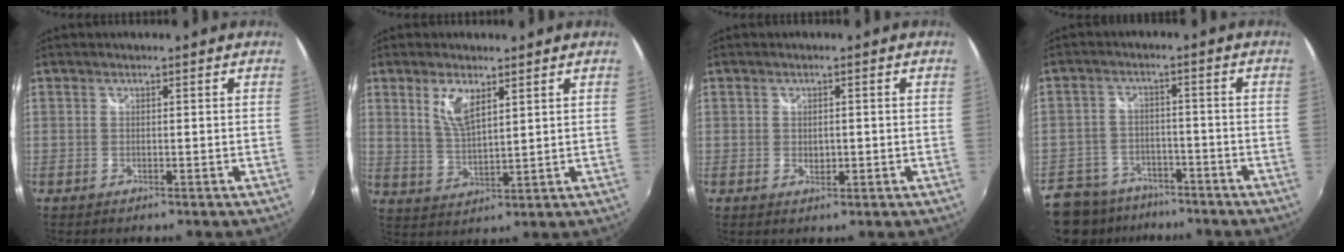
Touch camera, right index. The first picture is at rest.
{"total": 6.0, "force": [3.2, 2.2, 4.6], "torque": [-0.087, -0.004, 0.064]}
{"total": 1.7, "force": [-0.2, 1.3, 1.1], "torque": [-0.018, 0.000, -0.003]}
{"total": 11.4, "force": [-8.2, 7.2, 3.3], "torque": [-0.104, 0.001, -0.128]}